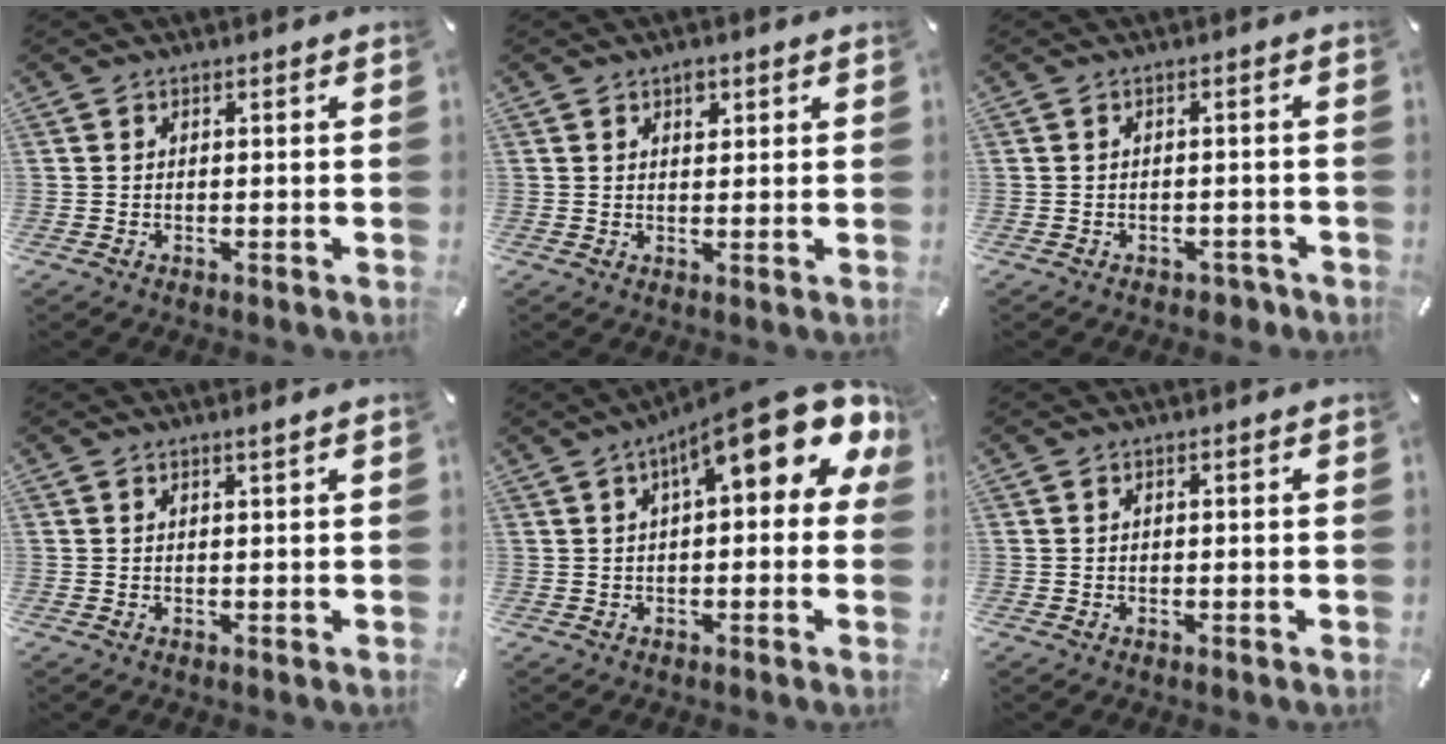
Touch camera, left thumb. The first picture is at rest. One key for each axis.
{"total": 2.3, "fx": 1.1, "fy": 1.6, "fz": 1.3, "tx": -0.003, "ty": -0.007, "tz": 0.015}
{"total": 2.4, "fx": -1.6, "fy": 1.4, "fz": 0.9, "tx": -0.023, "ty": 0.009, "tz": -0.034}
{"total": 1.1, "fx": 0.7, "fy": -0.1, "fz": 0.8, "tx": -0.017, "ty": -0.001, "tz": 0.012}
{"total": 16.0, "fx": 7.7, "fy": 5.0, "fz": 13.0, "tx": -0.189, "ty": -0.046, "tz": 0.124}
{"total": 0.0}